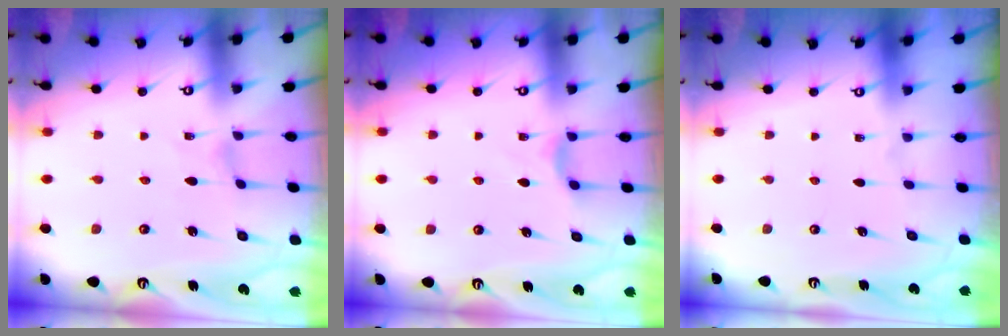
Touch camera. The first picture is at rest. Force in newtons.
{"total": 2.9, "press": 2.9, "slide": 0.5}
{"total": 0.0}